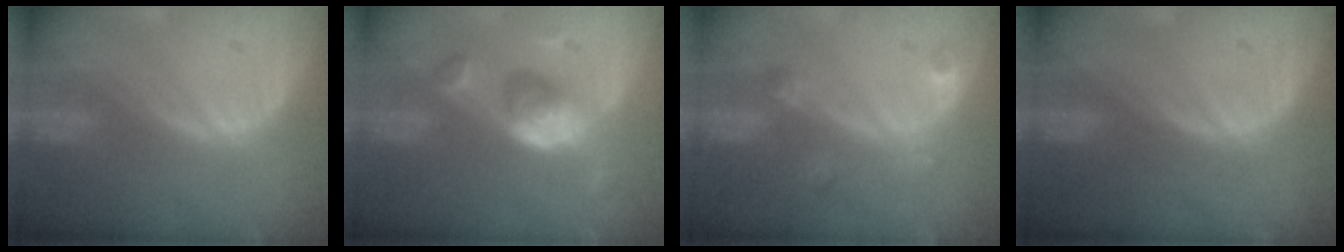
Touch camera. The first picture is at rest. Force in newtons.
{"total": 5.5, "press": 5.3, "slide": 1.3}
{"total": 2.8, "press": 2.7, "slide": 0.7}
{"total": 0.0}